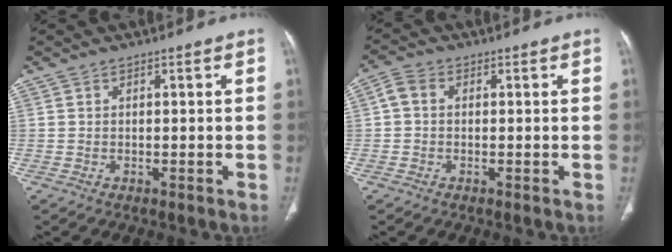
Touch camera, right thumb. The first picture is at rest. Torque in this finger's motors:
{"motor_torque": [0.03, 0.01, 0.16, -0.18, 0.01]}